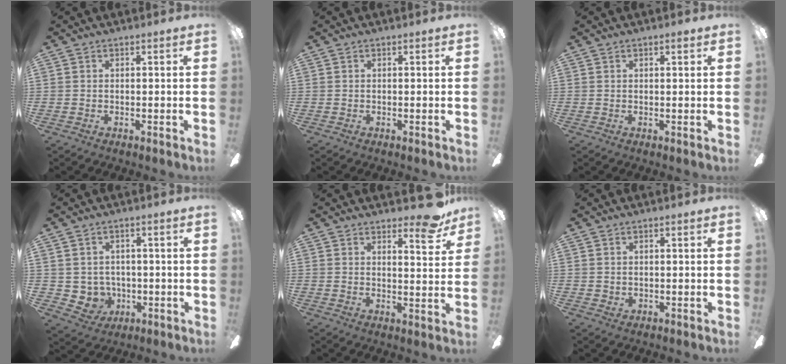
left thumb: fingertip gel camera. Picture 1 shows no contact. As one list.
[{"total": 0.0}, {"total": 1.3, "force": [0.9, 0.3, 1.0], "torque": [-0.012, -0.001, 0.012]}, {"total": 4.8, "force": [1.3, 4.6, 0.4], "torque": [-0.027, -0.011, 0.028]}, {"total": 9.1, "force": [6.7, 2.4, 5.6], "torque": [-0.067, -0.038, 0.110]}, {"total": 1.0, "force": [0.6, 0.8, 0.2], "torque": [-0.006, 0.004, 0.011]}]